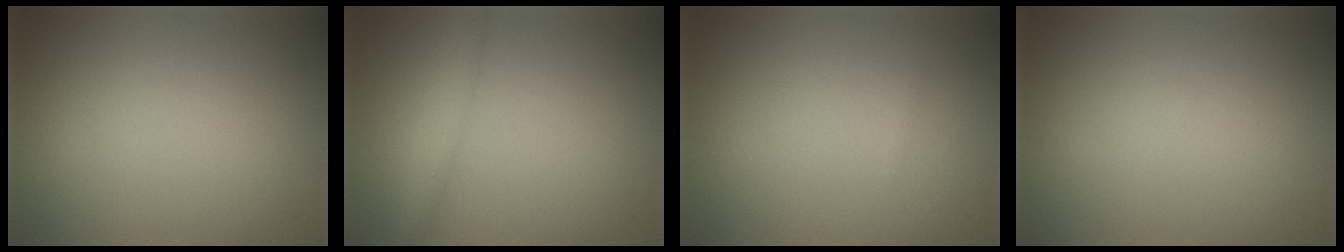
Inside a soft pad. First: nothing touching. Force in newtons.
{"total": 2.2, "press": 2.2, "slide": 0.1}
{"total": 0.0}
{"total": 0.0}